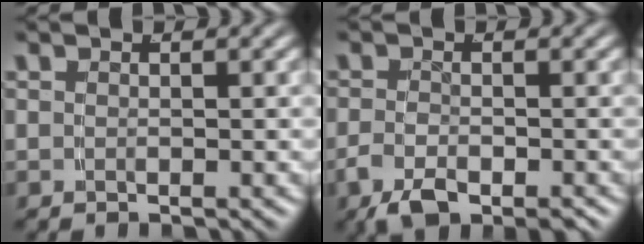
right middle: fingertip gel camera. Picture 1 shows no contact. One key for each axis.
{"total": 3.5, "fx": -2.2, "fy": 1.5, "fz": 2.3, "tx": -0.048, "ty": -0.019, "tz": -0.029}